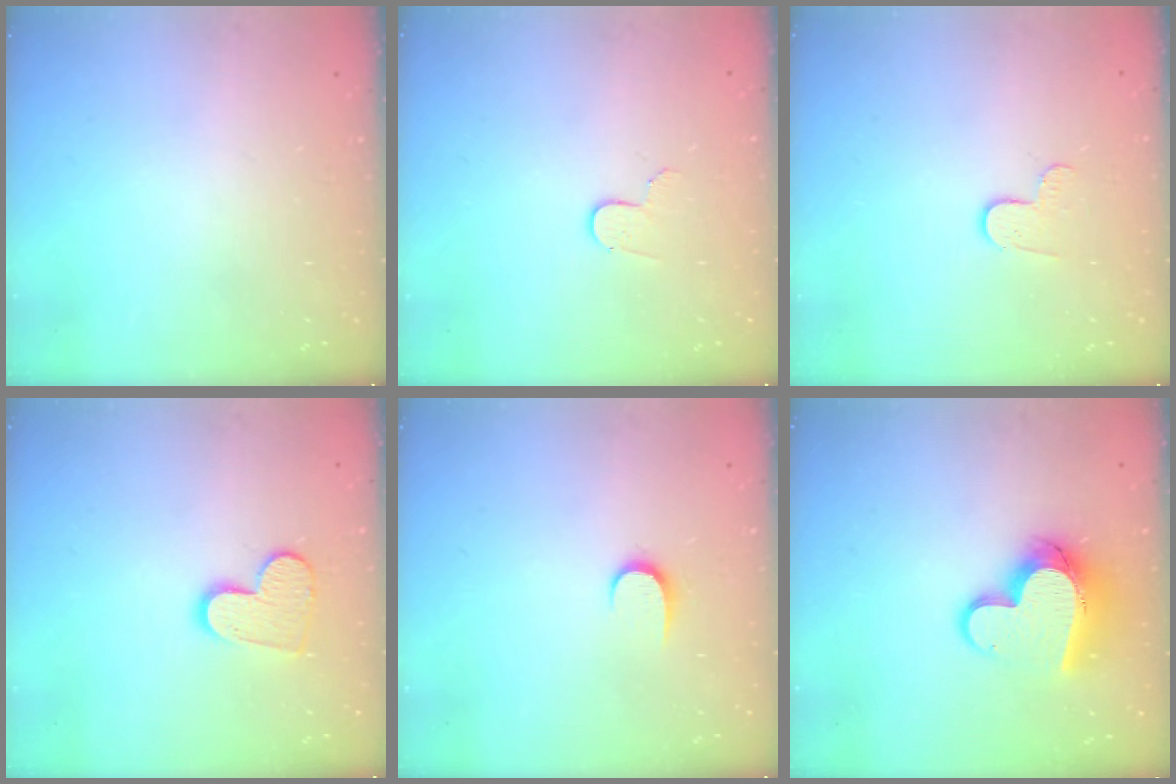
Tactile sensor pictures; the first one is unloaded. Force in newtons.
{"total": 3.4, "press": 3.4, "slide": 0.3}
{"total": 5.5, "press": 5.5, "slide": 0.5}
{"total": 10.7, "press": 10.6, "slide": 0.8}
{"total": 5.4, "press": 5.4, "slide": 0.6}
{"total": 13.8, "press": 13.7, "slide": 1.2}